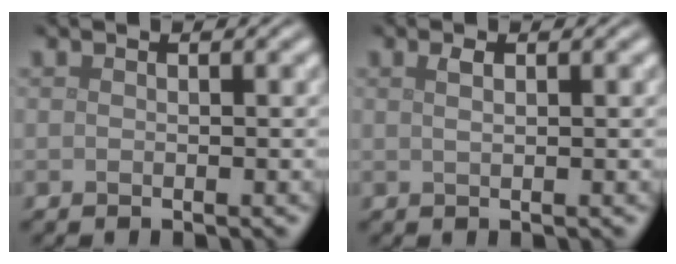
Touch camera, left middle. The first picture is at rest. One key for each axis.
{"total": 1.0, "fx": 0.5, "fy": 0.3, "fz": 0.8, "tx": -0.017, "ty": 0.002, "tz": 0.009}